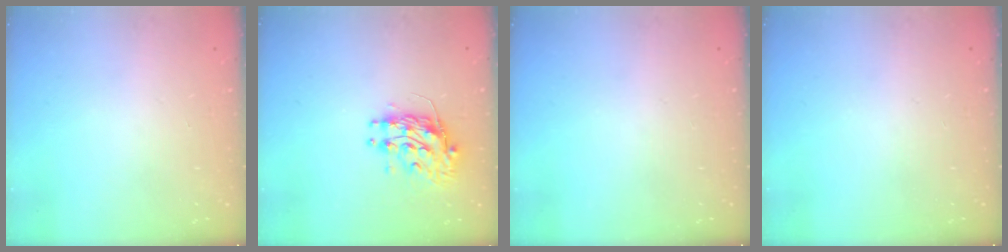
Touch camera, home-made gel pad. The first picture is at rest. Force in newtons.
{"total": 10.4, "press": 10.4, "slide": 0.9}
{"total": 0.0}
{"total": 0.0}